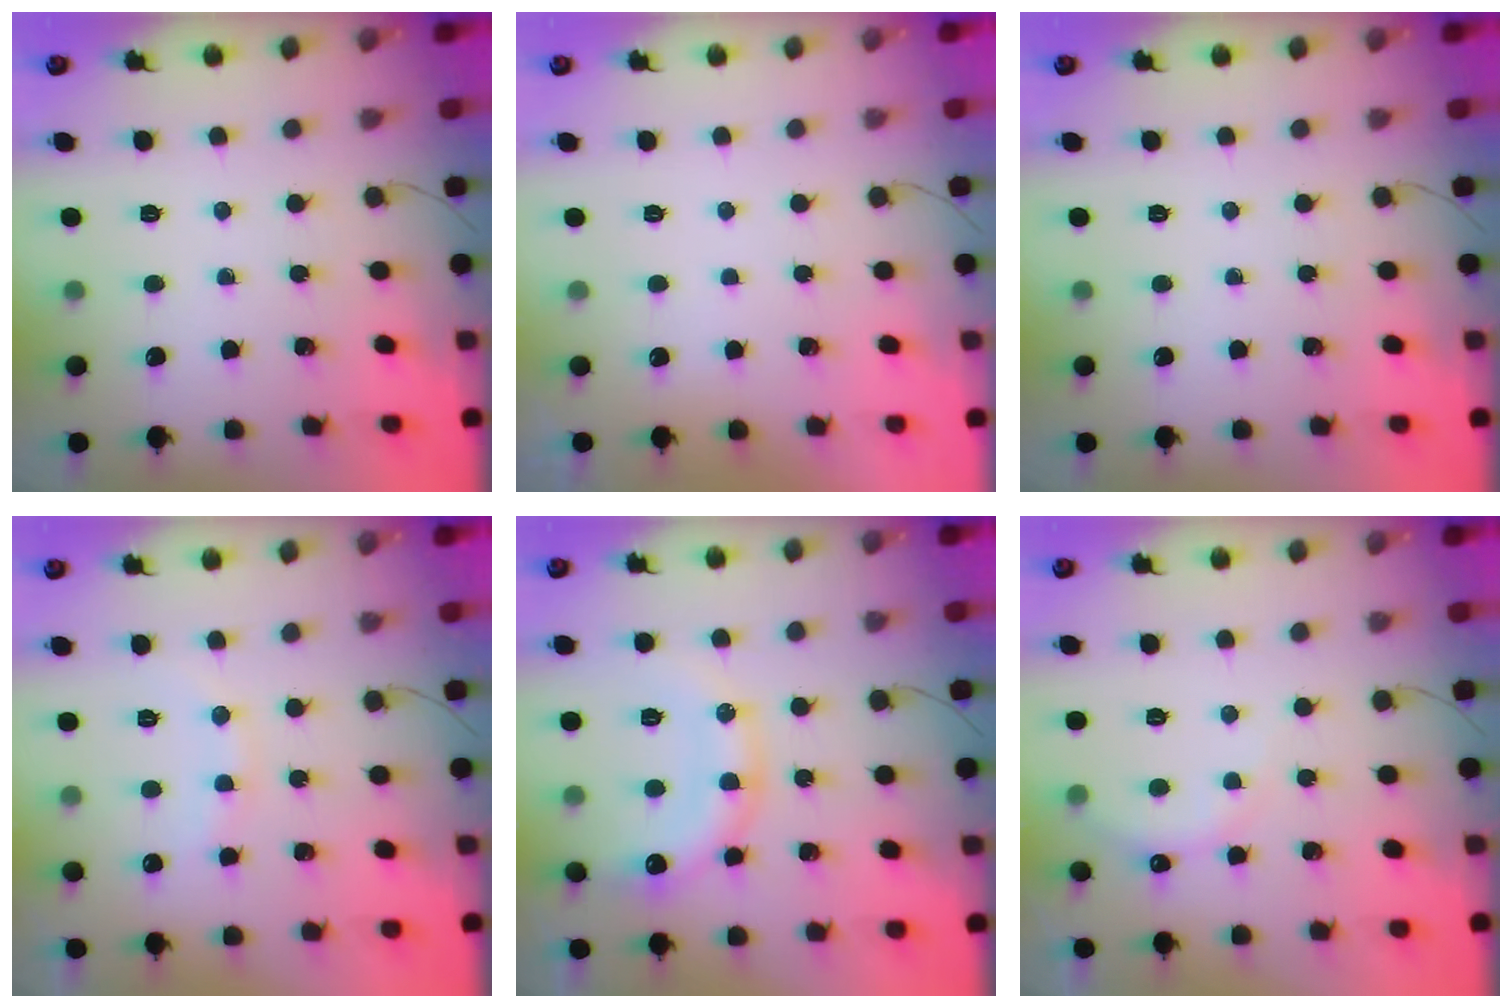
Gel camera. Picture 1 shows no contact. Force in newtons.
{"total": 2.9, "press": 2.9, "slide": 0.1}
{"total": 0.0}
{"total": 9.2, "press": 9.1, "slide": 1.5}
{"total": 15.0, "press": 14.9, "slide": 1.6}
{"total": 7.6, "press": 7.5, "slide": 1.3}